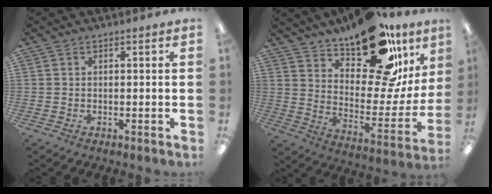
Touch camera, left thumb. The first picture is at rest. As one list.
[{"total": 24.1, "force": [16.8, 10.1, 14.0], "torque": [-0.188, -0.110, 0.284]}]